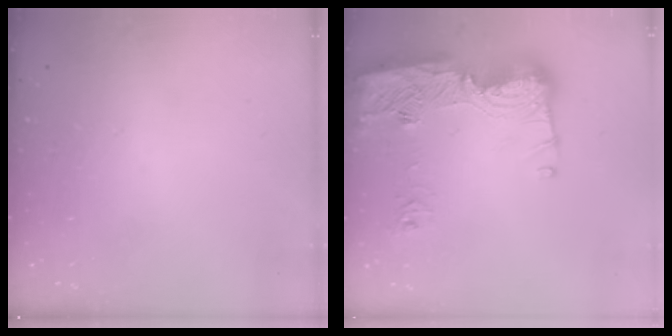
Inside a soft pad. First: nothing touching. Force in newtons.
{"total": 18.9, "press": 18.8, "slide": 1.7}